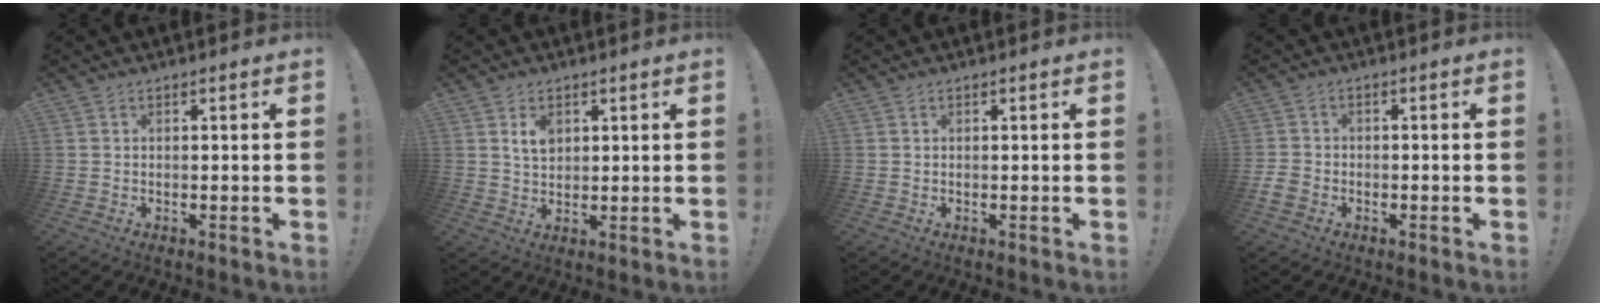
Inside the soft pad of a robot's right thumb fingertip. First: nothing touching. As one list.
[{"total": 4.6, "force": [1.9, 3.1, 2.8], "torque": [-0.044, -0.004, 0.033]}, {"total": 0.0}, {"total": 4.0, "force": [-1.9, 2.9, 2.1], "torque": [-0.048, 0.004, -0.036]}]